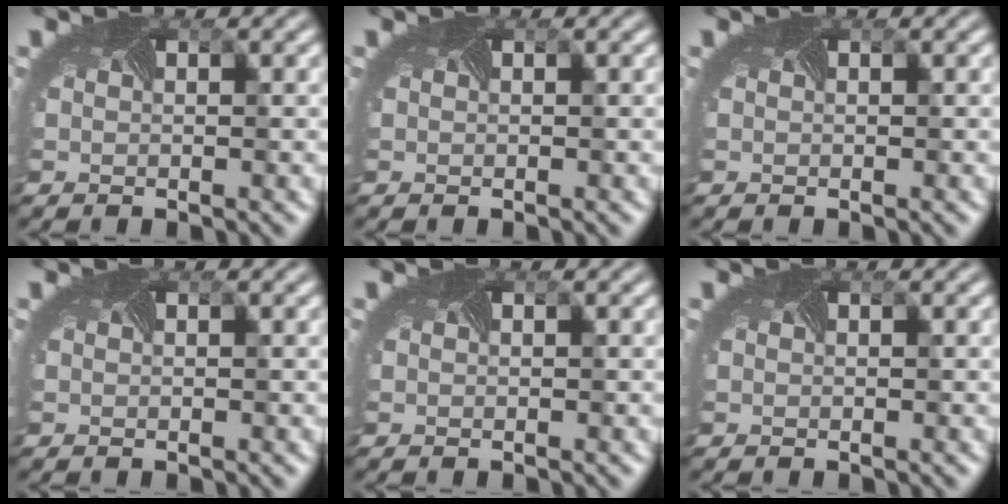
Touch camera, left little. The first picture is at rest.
{"total": 0.0}
{"total": 0.0}
{"total": 0.0}
{"total": 0.0}
{"total": 0.0}